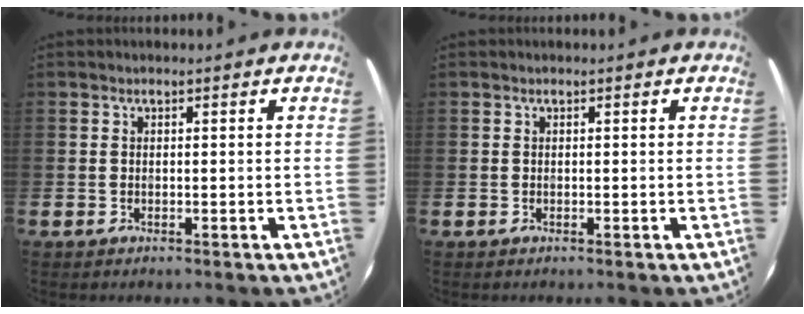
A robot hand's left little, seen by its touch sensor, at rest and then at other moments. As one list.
[{"total": 0.0}]